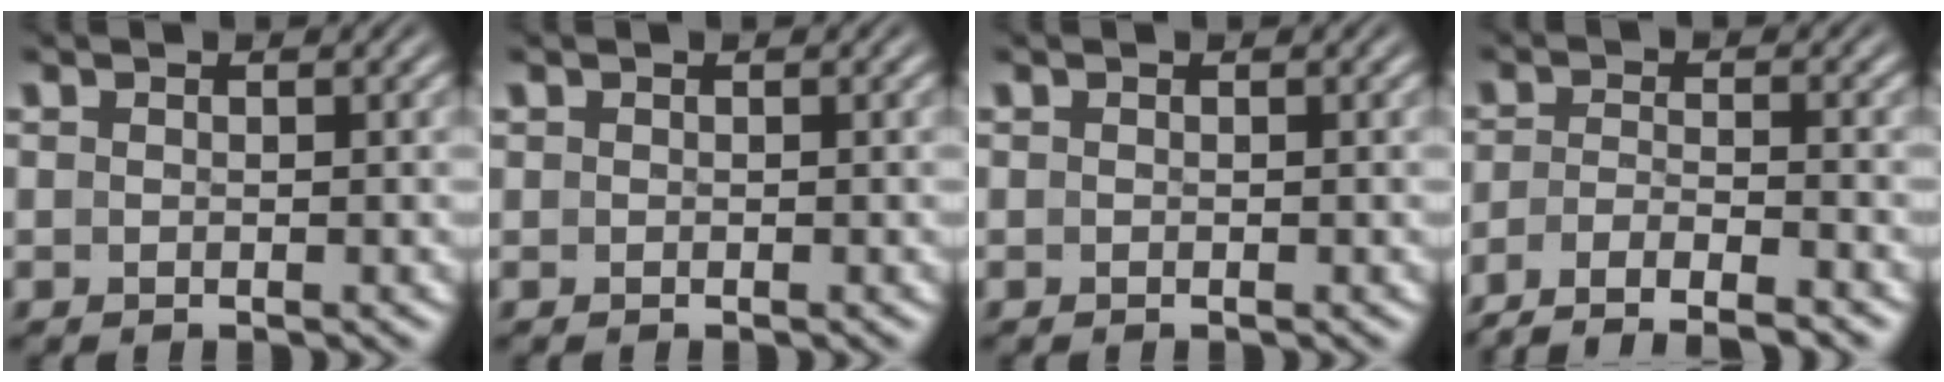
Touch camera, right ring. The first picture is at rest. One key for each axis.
{"total": 0.0}
{"total": 0.0}
{"total": 7.9, "fx": -6.7, "fy": 2.9, "fz": 3.1, "tx": -0.055, "ty": -0.029, "tz": -0.096}